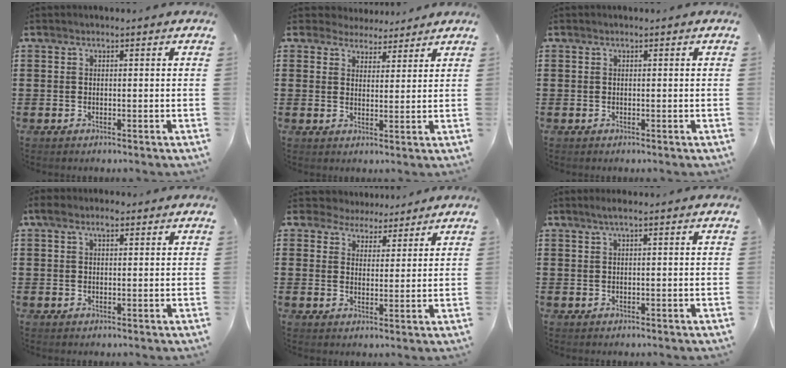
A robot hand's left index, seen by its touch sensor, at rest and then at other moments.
{"total": 3.7, "force": [3.4, 1.6, 0.0], "torque": [-0.016, 0.000, 0.064]}
{"total": 0.0}
{"total": 2.9, "force": [1.5, 1.4, 2.1], "torque": [-0.038, 0.006, 0.023]}
{"total": 4.3, "force": [3.8, 2.1, 0.1], "torque": [-0.024, -0.002, 0.071]}
{"total": 1.3, "force": [0.4, 0.0, 1.3], "torque": [-0.022, -0.001, 0.007]}